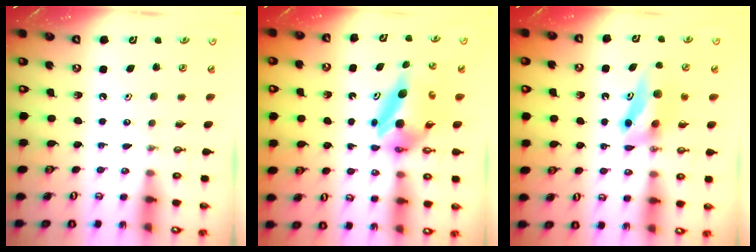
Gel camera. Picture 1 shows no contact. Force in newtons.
{"total": 6.5, "press": 6.4, "slide": 0.8}
{"total": 7.8, "press": 7.4, "slide": 2.5}